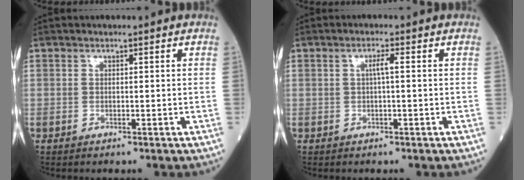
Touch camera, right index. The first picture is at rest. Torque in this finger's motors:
{"motor_torque": [0.38, -0.06, 0.21, 0.06]}